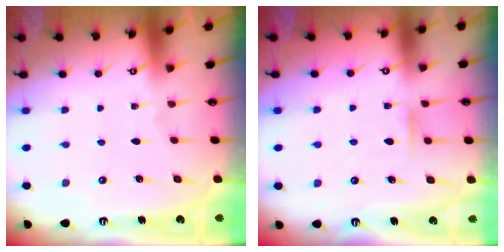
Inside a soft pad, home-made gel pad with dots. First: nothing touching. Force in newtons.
{"total": 5.5, "press": 5.5, "slide": 0.5}